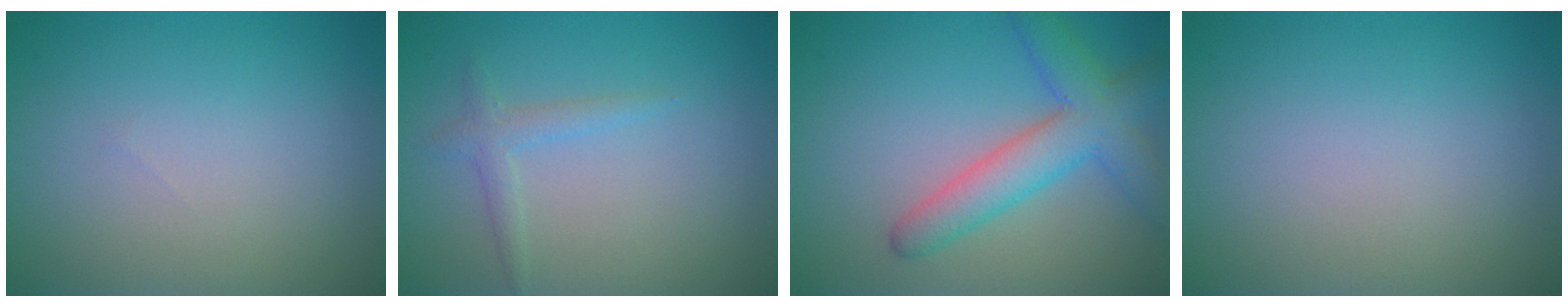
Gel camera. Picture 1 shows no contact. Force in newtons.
{"total": 0.9, "press": 0.9, "slide": 0.1}
{"total": 5.5, "press": 5.5, "slide": 0.2}
{"total": 0.0}